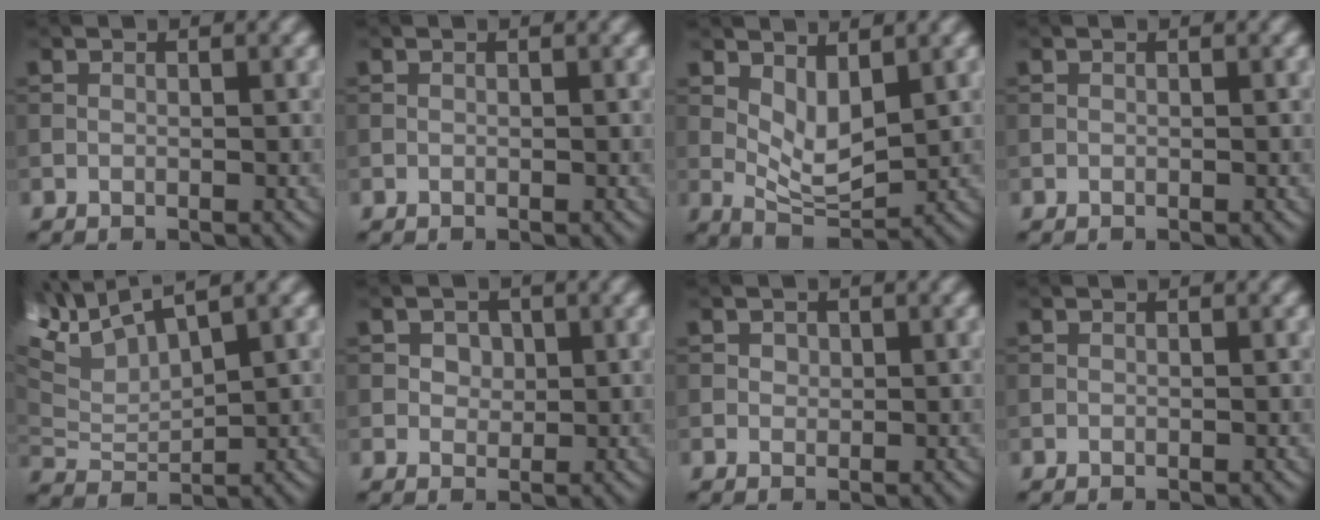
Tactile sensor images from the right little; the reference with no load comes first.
{"total": 0.0}
{"total": 2.7, "force": [0.8, 0.8, 2.4], "torque": [-0.061, -0.007, 0.039]}
{"total": 0.0}
{"total": 6.7, "force": [3.9, 2.2, 4.9], "torque": [-0.127, 0.026, 0.088]}
{"total": 1.0, "force": [0.3, 0.9, 0.3], "torque": [-0.018, 0.011, 0.018]}
{"total": 0.7, "force": [-0.3, -0.3, -0.6], "torque": [0.002, 0.003, 0.016]}
{"total": 0.0}